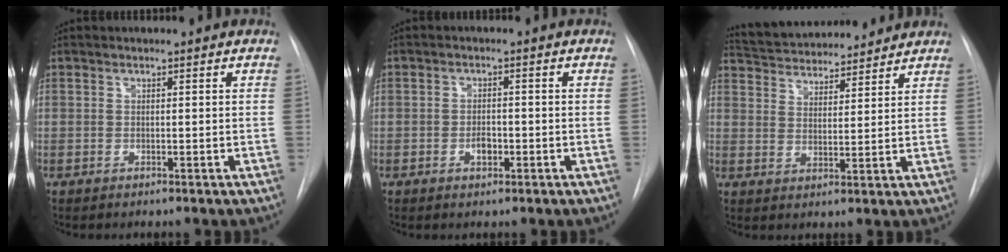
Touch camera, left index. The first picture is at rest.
{"total": 1.9, "force": [-0.7, 1.0, 1.4], "torque": [-0.022, 0.003, -0.011]}
{"total": 16.7, "force": [15.6, 3.8, 4.8], "torque": [-0.082, 0.020, 0.244]}